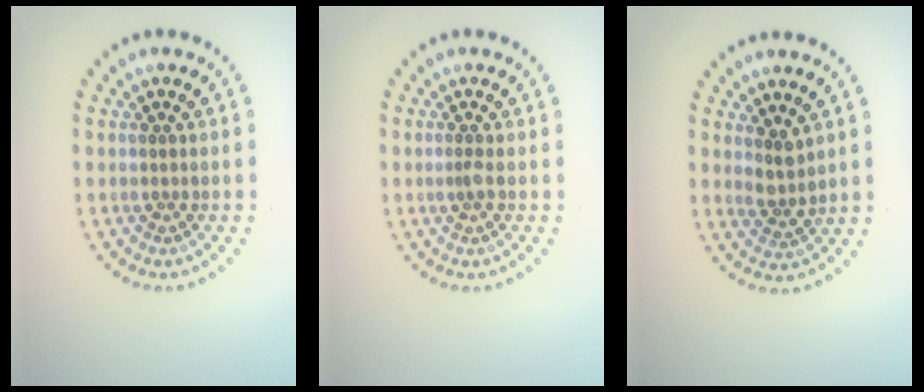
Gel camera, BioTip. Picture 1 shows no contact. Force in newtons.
{"total": 0.8, "press": 0.5, "slide": 0.6}
{"total": 2.0, "press": 1.5, "slide": 1.3}